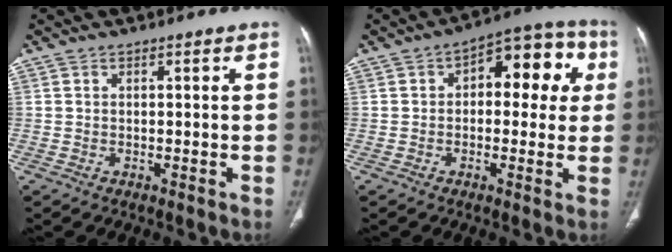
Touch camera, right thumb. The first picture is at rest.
{"total": 12.8, "force": [2.6, 7.1, 10.4], "torque": [-0.083, 0.032, 0.025]}